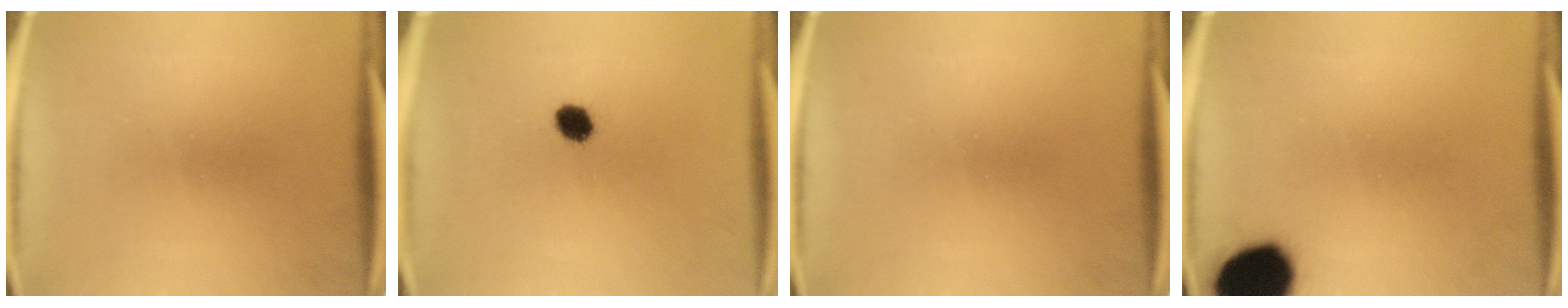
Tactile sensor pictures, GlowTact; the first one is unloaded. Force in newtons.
{"total": 4.2}
{"total": 0.0}
{"total": 17.0}